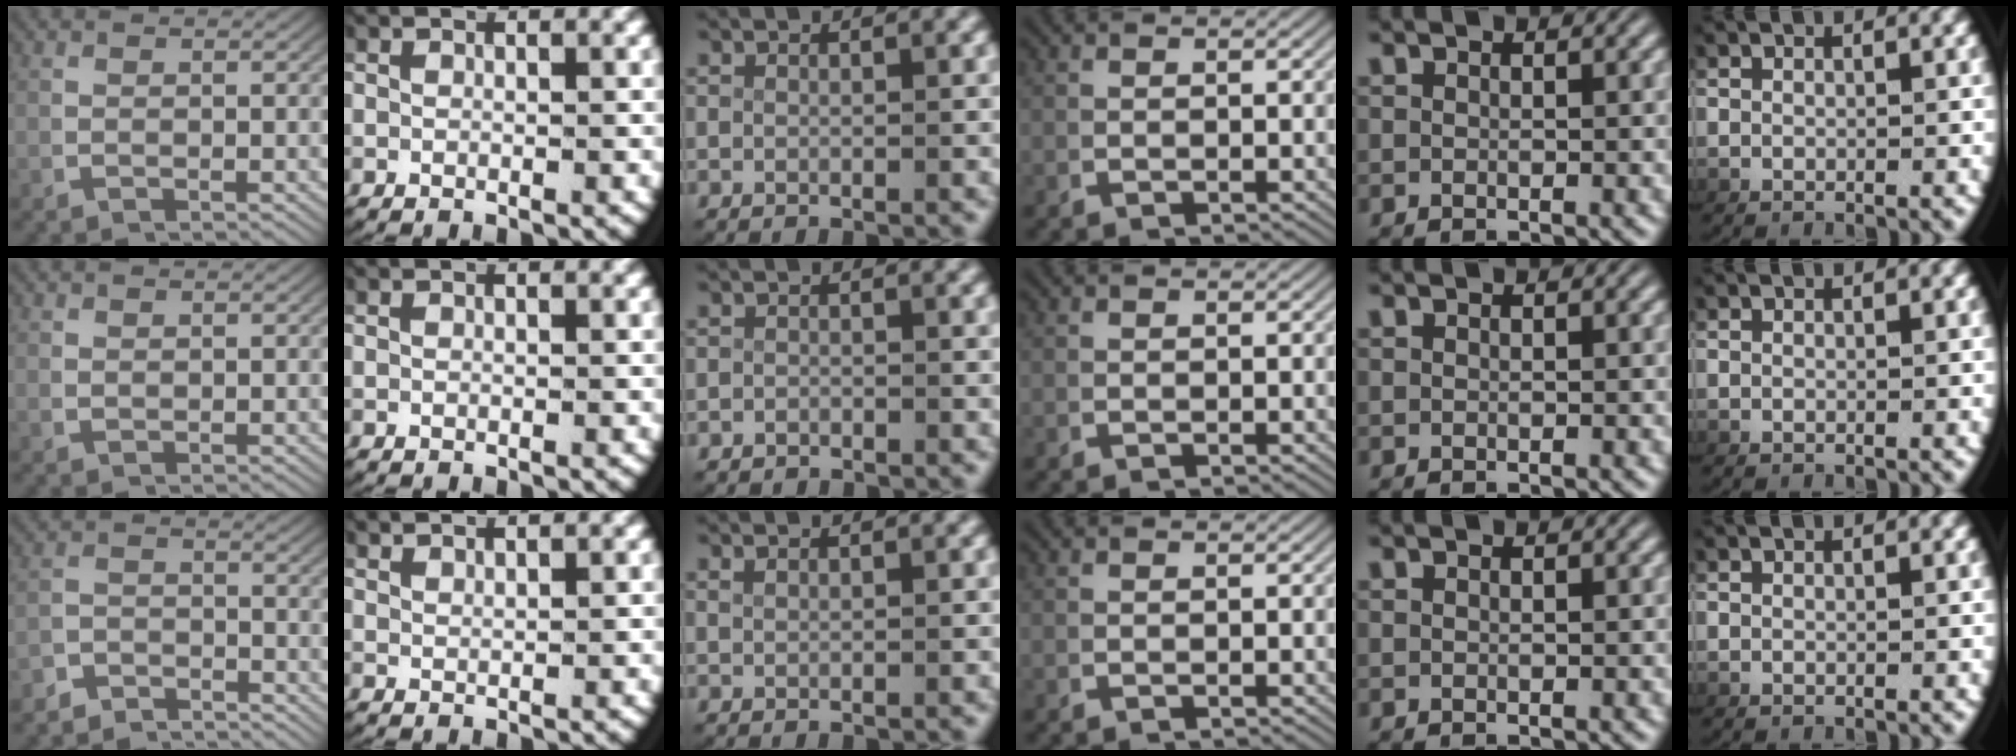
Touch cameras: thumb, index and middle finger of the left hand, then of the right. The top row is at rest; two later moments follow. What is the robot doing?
{"motion": "lift_and_place", "object": "coat"}